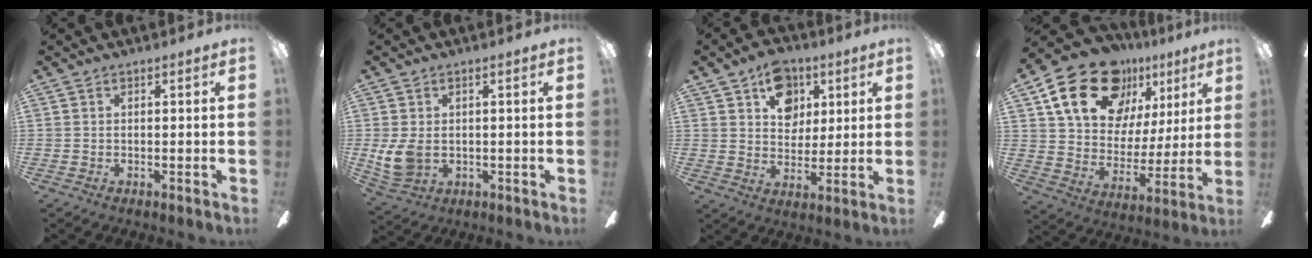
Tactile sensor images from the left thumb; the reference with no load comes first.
{"total": 6.4, "force": [-0.1, 4.3, 4.8], "torque": [-0.115, -0.003, 0.000]}
{"total": 11.6, "force": [5.7, 8.6, 5.2], "torque": [-0.061, -0.014, 0.103]}
{"total": 22.2, "force": [13.7, 14.2, 10.3], "torque": [-0.171, -0.074, 0.253]}